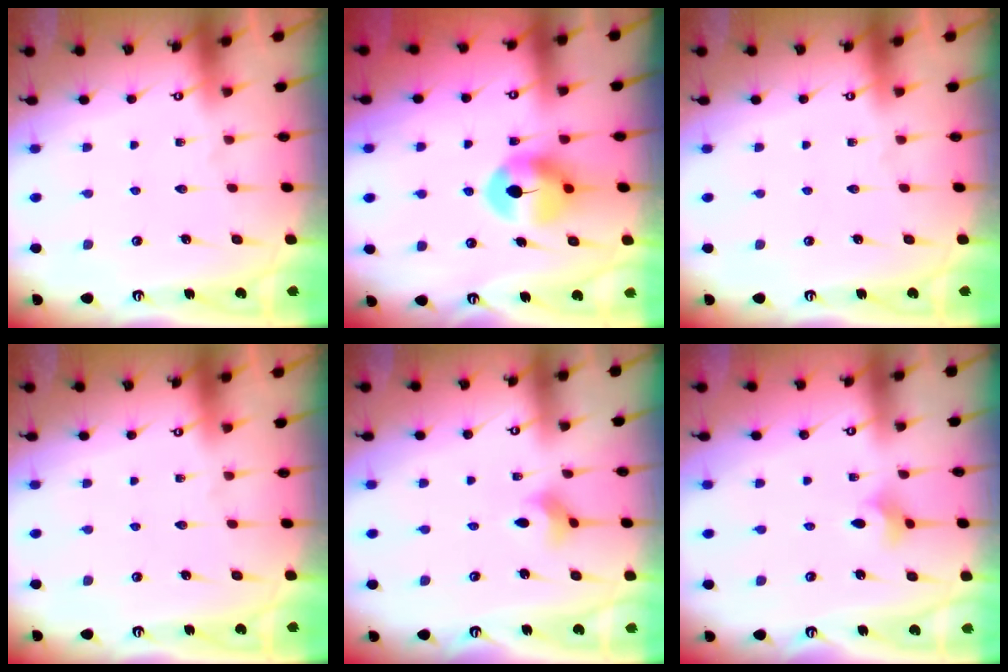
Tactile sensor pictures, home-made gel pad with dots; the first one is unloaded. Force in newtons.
{"total": 7.5, "press": 7.4, "slide": 0.4}
{"total": 0.0}
{"total": 0.0}
{"total": 3.2, "press": 3.2, "slide": 0.3}
{"total": 4.2, "press": 4.1, "slide": 0.8}